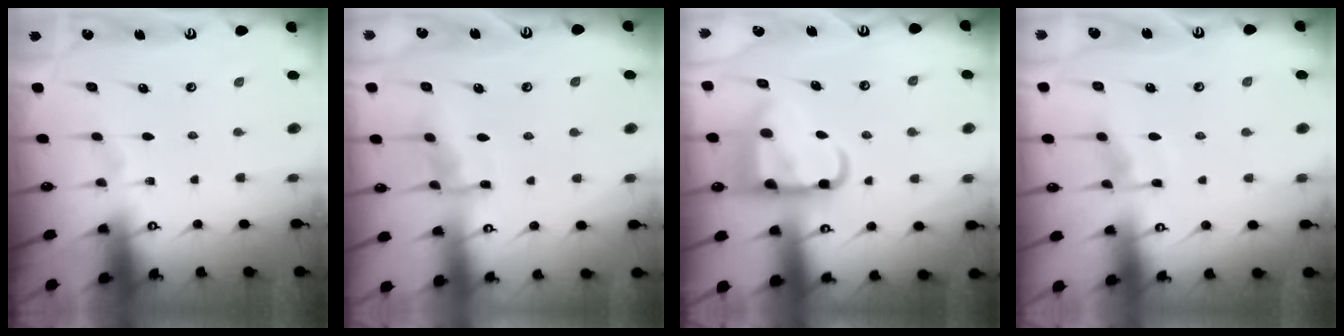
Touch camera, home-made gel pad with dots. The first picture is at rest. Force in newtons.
{"total": 7.3, "press": 7.2, "slide": 0.7}
{"total": 14.4, "press": 14.3, "slide": 1.8}
{"total": 3.9, "press": 3.9, "slide": 0.5}